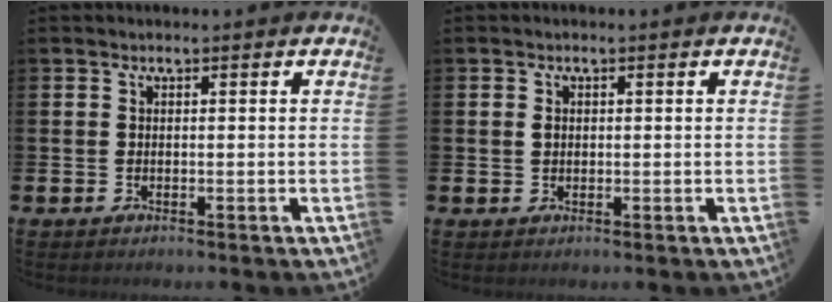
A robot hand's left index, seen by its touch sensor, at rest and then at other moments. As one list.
[{"total": 1.0, "force": [0.4, 0.8, 0.5], "torque": [0.003, 0.001, 0.003]}]